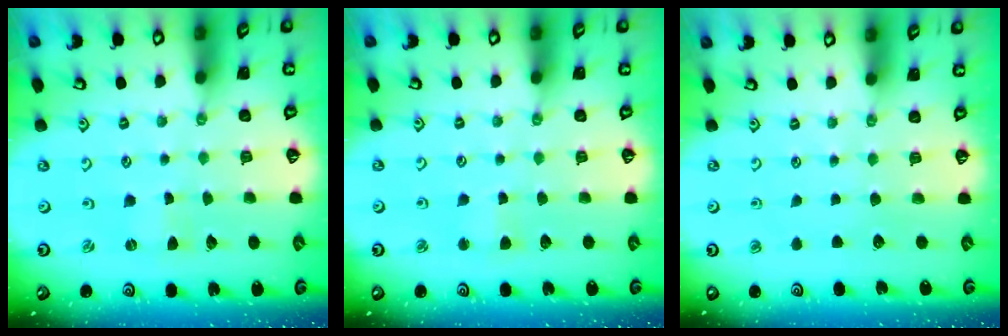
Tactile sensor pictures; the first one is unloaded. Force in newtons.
{"total": 2.9, "press": 2.9, "slide": 0.3}
{"total": 0.0}